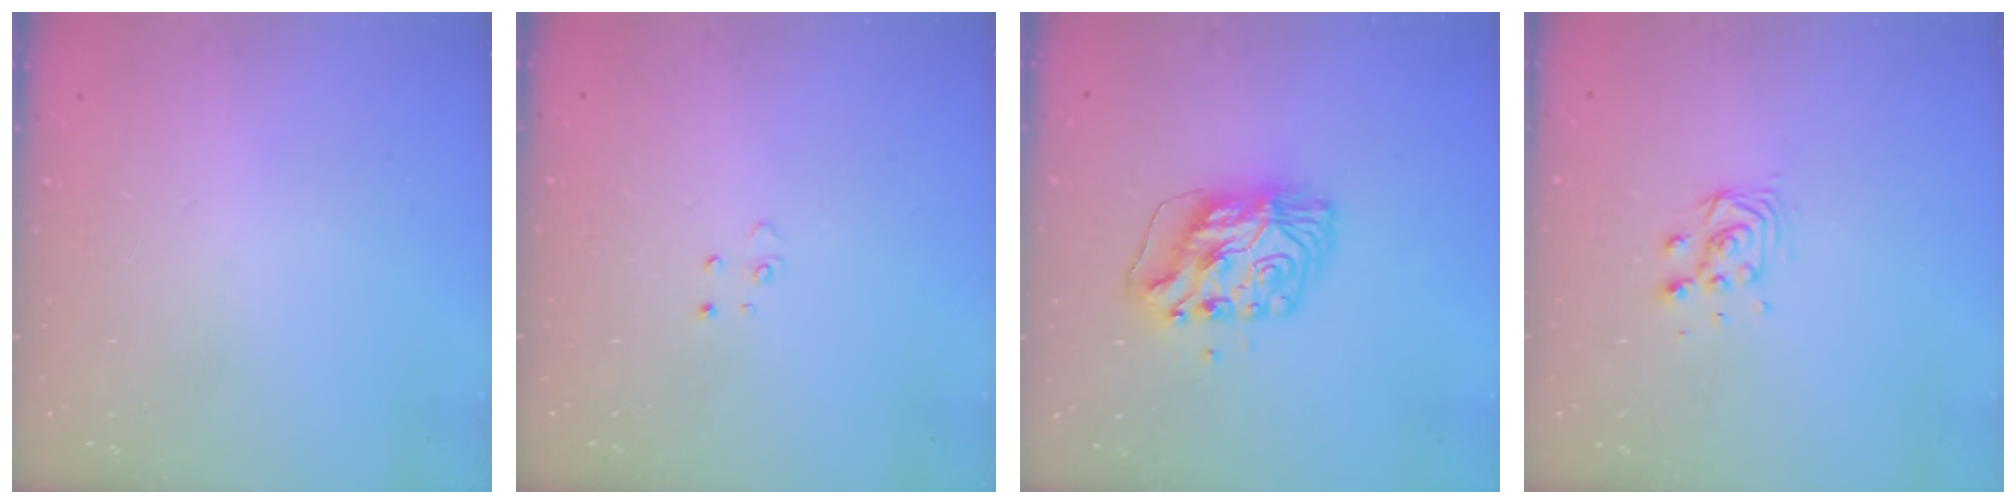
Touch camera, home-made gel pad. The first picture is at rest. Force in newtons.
{"total": 2.6, "press": 2.6, "slide": 0.2}
{"total": 11.3, "press": 11.3, "slide": 1.1}
{"total": 5.2, "press": 5.2, "slide": 0.3}